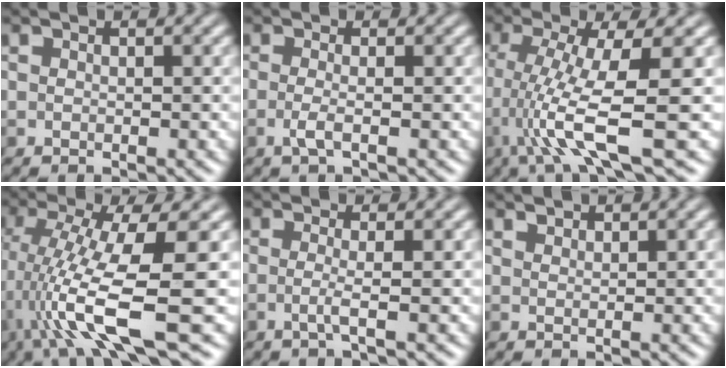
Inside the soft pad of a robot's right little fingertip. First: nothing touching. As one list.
[{"total": 1.4, "force": [-0.7, -0.1, 1.2], "torque": [-0.032, 0.001, -0.014]}, {"total": 7.3, "force": [-2.3, 0.6, 6.9], "torque": [-0.149, -0.003, -0.041]}, {"total": 9.3, "force": [-2.4, 1.5, 8.9], "torque": [-0.182, -0.002, -0.041]}, {"total": 1.3, "force": [-0.5, -0.5, 1.1], "torque": [-0.029, -0.001, -0.007]}, {"total": 0.8, "force": [0.8, 0.1, 0.0], "torque": [-0.004, 0.000, 0.017]}]